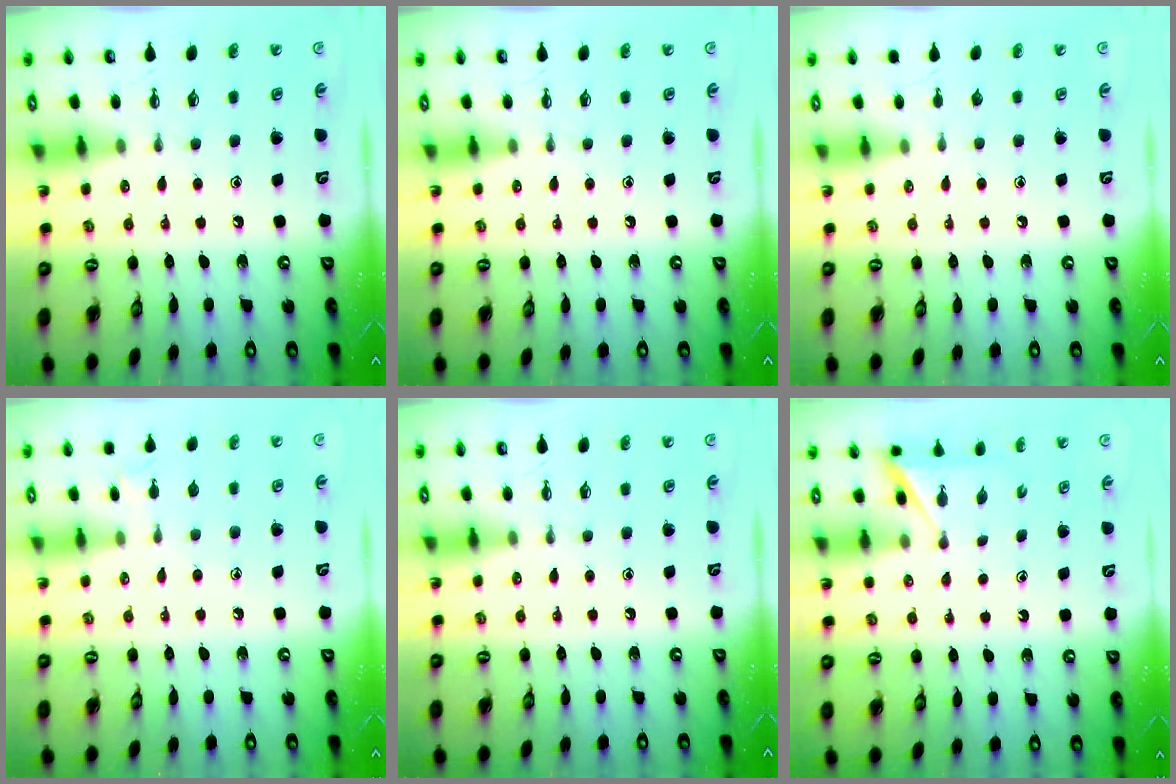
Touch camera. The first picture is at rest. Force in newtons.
{"total": 0.0}
{"total": 0.0}
{"total": 4.3, "press": 4.2, "slide": 0.6}
{"total": 0.0}
{"total": 1.9, "press": 1.9, "slide": 0.2}